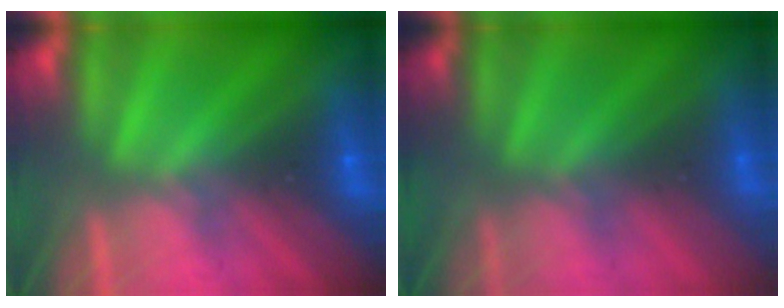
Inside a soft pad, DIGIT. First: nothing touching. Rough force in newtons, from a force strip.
{"total": 2.5}